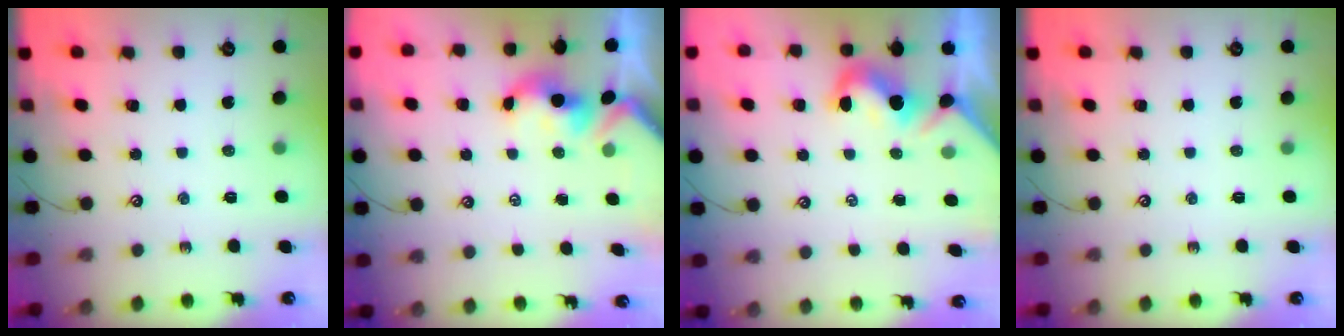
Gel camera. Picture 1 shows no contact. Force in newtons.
{"total": 1.1, "press": 0.8, "slide": 0.7}
{"total": 1.9, "press": 1.8, "slide": 0.6}
{"total": 0.0}